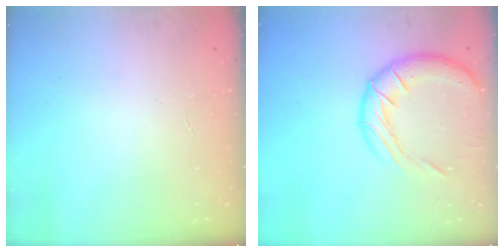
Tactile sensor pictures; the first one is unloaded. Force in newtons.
{"total": 15.7, "press": 15.5, "slide": 2.4}